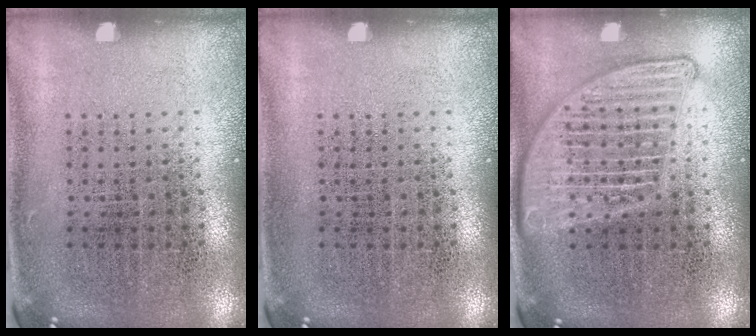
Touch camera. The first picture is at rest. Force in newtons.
{"total": 0.0}
{"total": 2.9, "press": 2.9, "slide": 0.3}